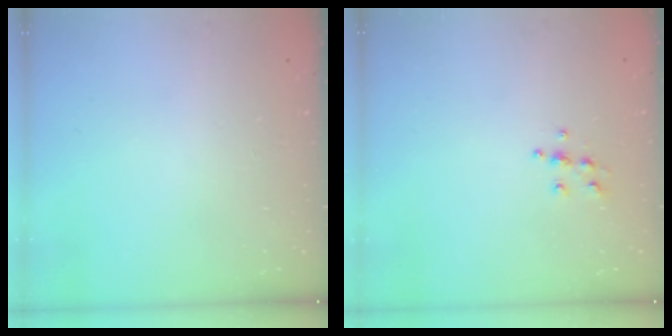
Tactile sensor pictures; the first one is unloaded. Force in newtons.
{"total": 5.6, "press": 5.6, "slide": 0.6}